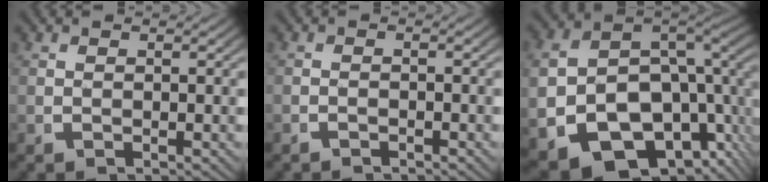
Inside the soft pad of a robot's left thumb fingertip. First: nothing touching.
{"total": 0.9, "force": [-0.9, 0.1, 0.1], "torque": [0.000, -0.002, -0.018]}
{"total": 19.2, "force": [-3.6, 14.2, 12.3], "torque": [-0.253, -0.053, -0.045]}